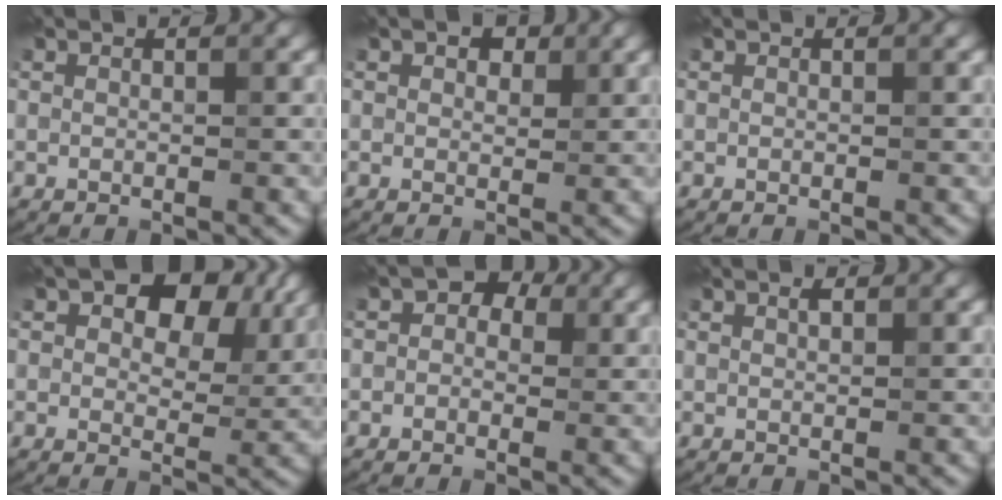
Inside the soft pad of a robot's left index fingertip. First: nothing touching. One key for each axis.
{"total": 2.1, "fx": 1.3, "fy": 1.2, "fz": 1.2, "tx": -0.016, "ty": -0.001, "tz": 0.017}
{"total": 0.0}
{"total": 8.2, "fx": 3.6, "fy": 4.5, "fz": 5.8, "tx": -0.082, "ty": 0.002, "tz": 0.050}
{"total": 2.8, "fx": 0.6, "fy": 2.2, "fz": 1.6, "tx": 0.003, "ty": 0.008, "tz": -0.015}
{"total": 0.8, "fx": 0.5, "fy": 0.3, "fz": 0.5, "tx": -0.011, "ty": 0.000, "tz": 0.009}